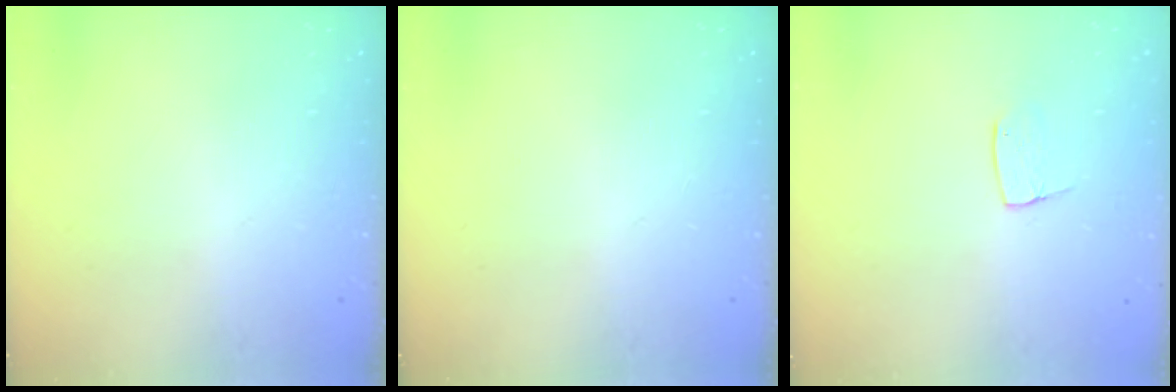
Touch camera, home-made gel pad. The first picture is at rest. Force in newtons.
{"total": 0.0}
{"total": 6.5, "press": 6.5, "slide": 0.4}